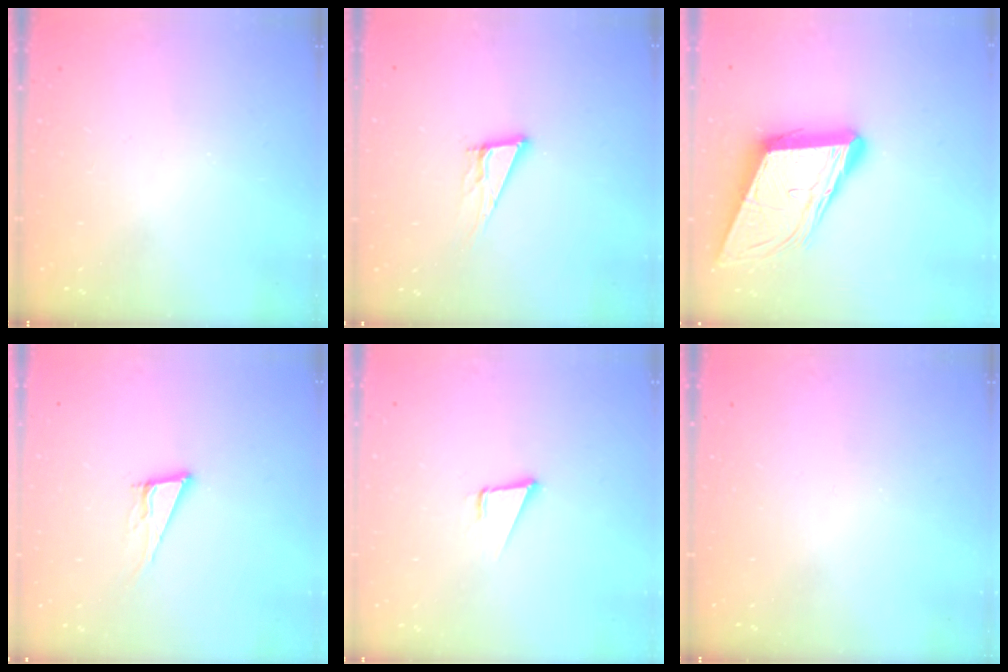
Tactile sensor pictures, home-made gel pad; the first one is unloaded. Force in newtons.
{"total": 8.6, "press": 8.3, "slide": 2.4}
{"total": 14.8, "press": 14.1, "slide": 4.2}
{"total": 11.3, "press": 10.9, "slide": 3.3}
{"total": 3.4, "press": 2.6, "slide": 2.2}
{"total": 0.0}